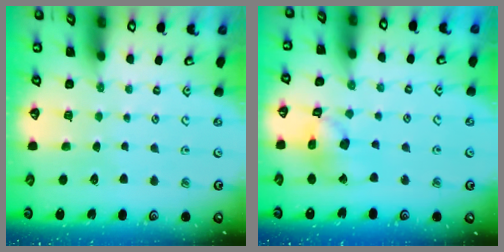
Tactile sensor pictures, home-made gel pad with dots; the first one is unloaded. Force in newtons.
{"total": 12.3, "press": 12.2, "slide": 1.6}